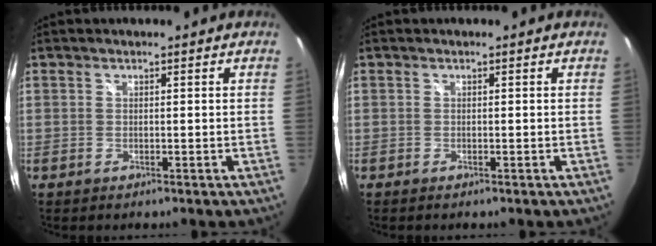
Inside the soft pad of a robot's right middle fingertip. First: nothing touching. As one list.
[{"total": 0.0}]